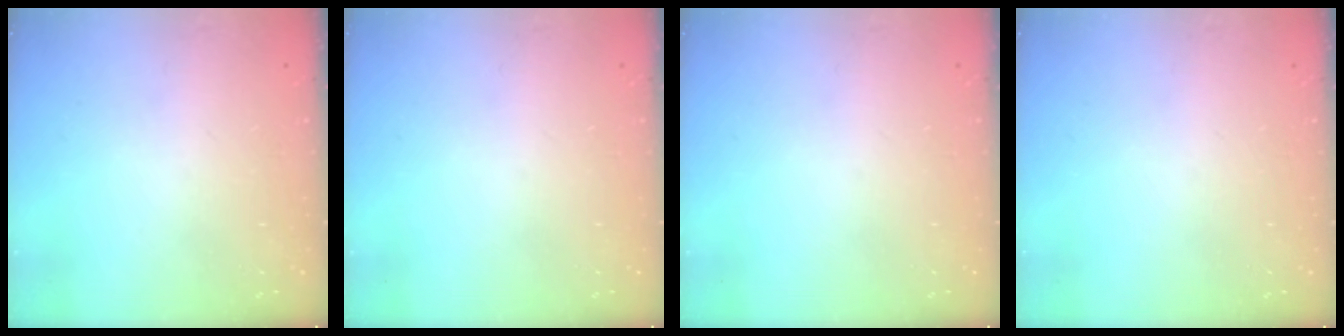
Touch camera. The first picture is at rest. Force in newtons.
{"total": 0.0}
{"total": 0.0}
{"total": 0.0}